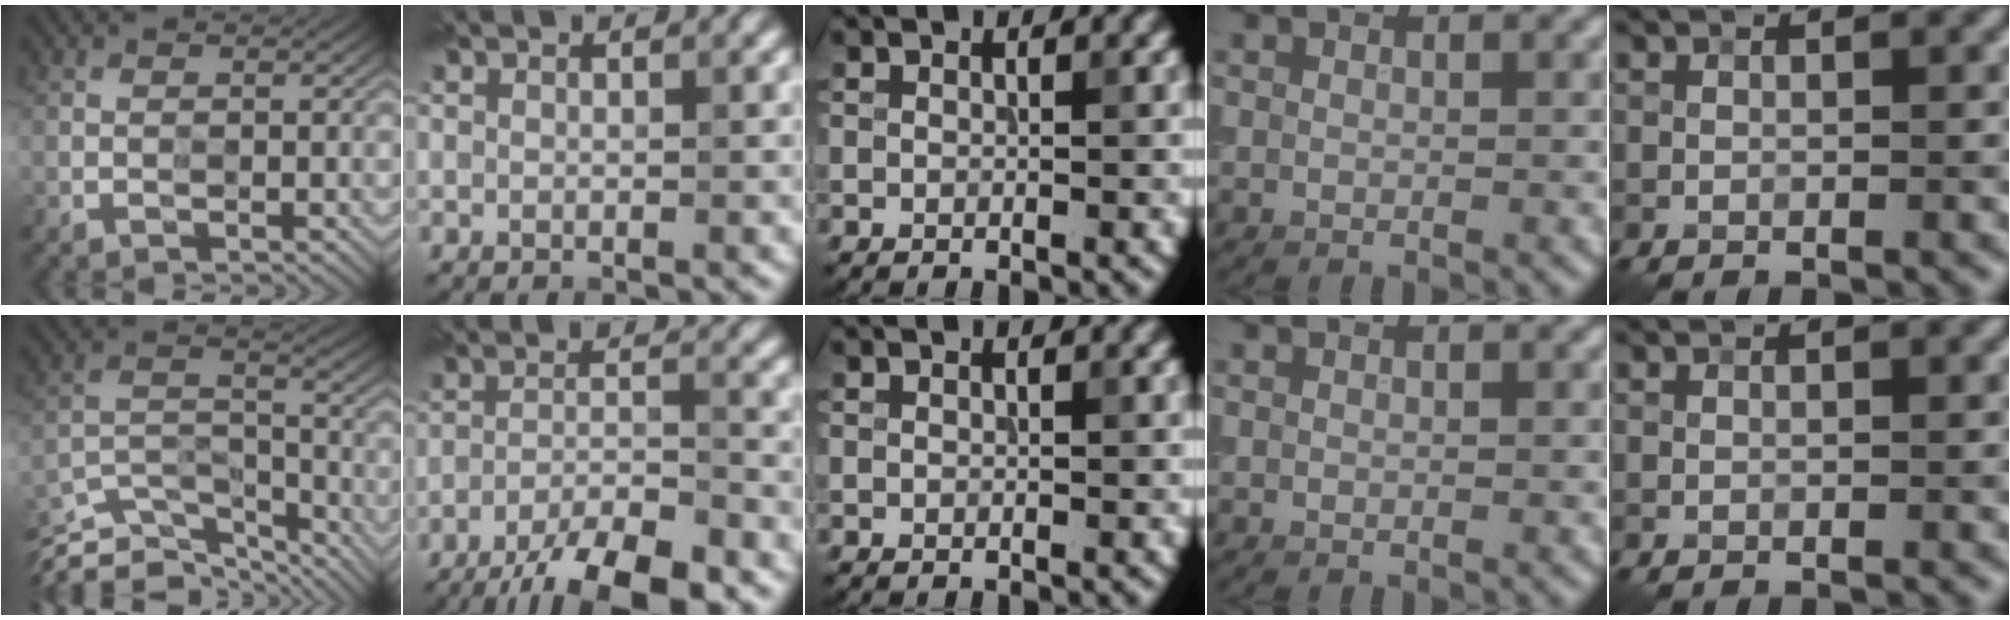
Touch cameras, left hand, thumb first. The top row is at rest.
{"thumb": {"total": 11.3, "force": [-10.9, 1.9, 2.2], "torque": [-0.045, -0.007, -0.188]}, "index": {"total": 9.1, "force": [-7.0, 2.2, 5.5], "torque": [-0.086, -0.005, -0.120]}}